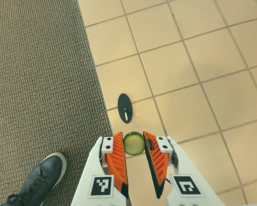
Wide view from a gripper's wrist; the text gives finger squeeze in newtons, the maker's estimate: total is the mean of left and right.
{"total": 7.0, "left": 6.7, "right": 7.3}